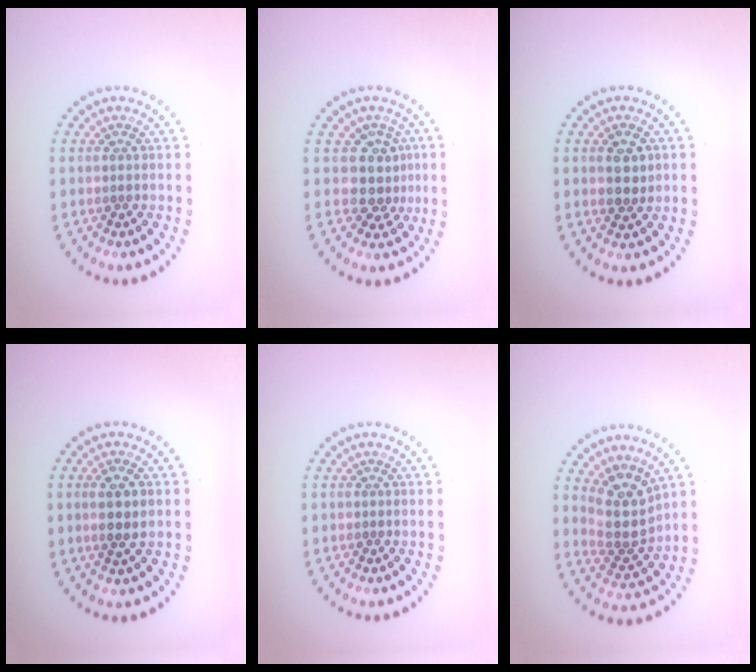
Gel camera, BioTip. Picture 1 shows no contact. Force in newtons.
{"total": 3.0, "press": 2.3, "slide": 1.8}
{"total": 2.4, "press": 2.4, "slide": 0.3}
{"total": 2.6, "press": 2.5, "slide": 0.8}
{"total": 0.0}
{"total": 4.0, "press": 3.3, "slide": 2.2}